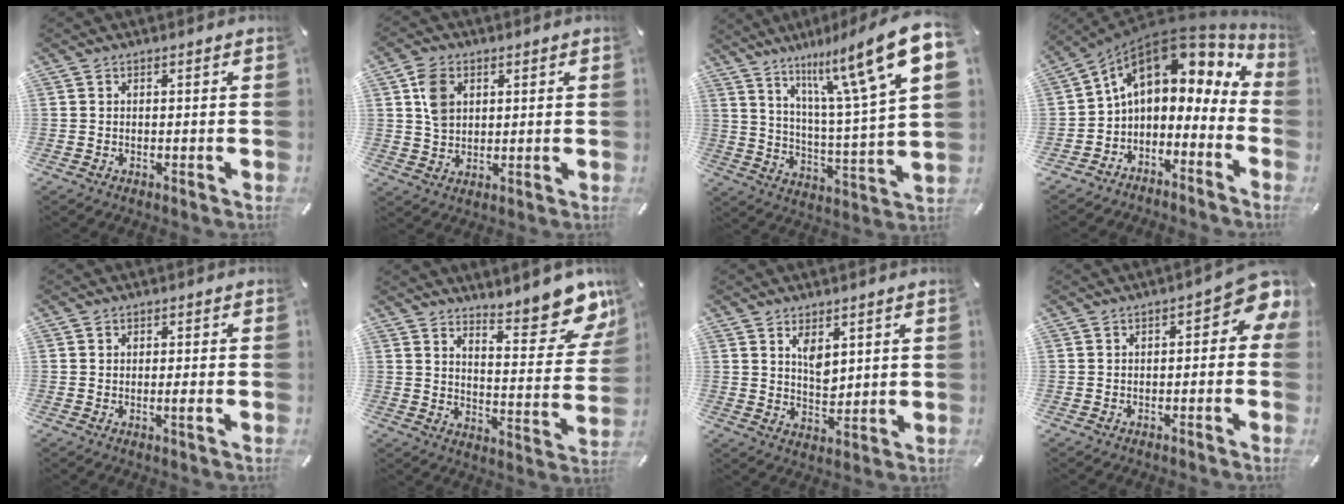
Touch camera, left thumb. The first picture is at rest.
{"total": 6.4, "force": [2.1, 5.1, 3.2], "torque": [-0.075, 0.007, 0.039]}
{"total": 18.2, "force": [11.9, 3.2, 13.4], "torque": [-0.210, -0.074, 0.183]}
{"total": 10.8, "force": [4.4, 7.3, 6.7], "torque": [-0.108, -0.035, 0.076]}
{"total": 1.2, "force": [-0.2, 0.5, 1.1], "torque": [-0.021, -0.001, -0.004]}
{"total": 13.5, "force": [11.3, 3.7, 6.4], "torque": [-0.069, -0.113, 0.187]}
{"total": 5.4, "force": [3.0, 3.3, 3.0], "torque": [-0.037, -0.021, 0.049]}
{"total": 6.5, "force": [1.2, 3.1, 5.5], "torque": [-0.074, -0.010, 0.015]}